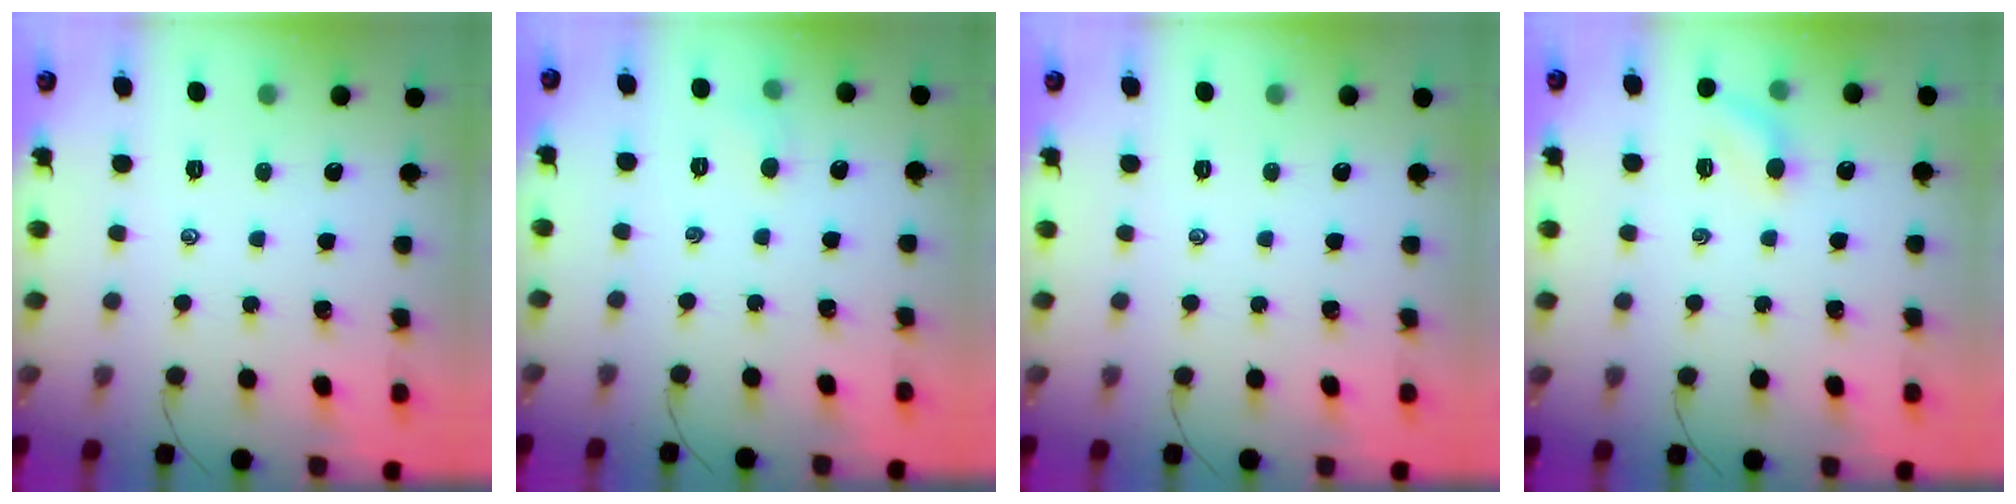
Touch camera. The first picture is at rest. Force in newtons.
{"total": 3.9, "press": 3.8, "slide": 1.1}
{"total": 0.0}
{"total": 6.8, "press": 6.6, "slide": 1.5}